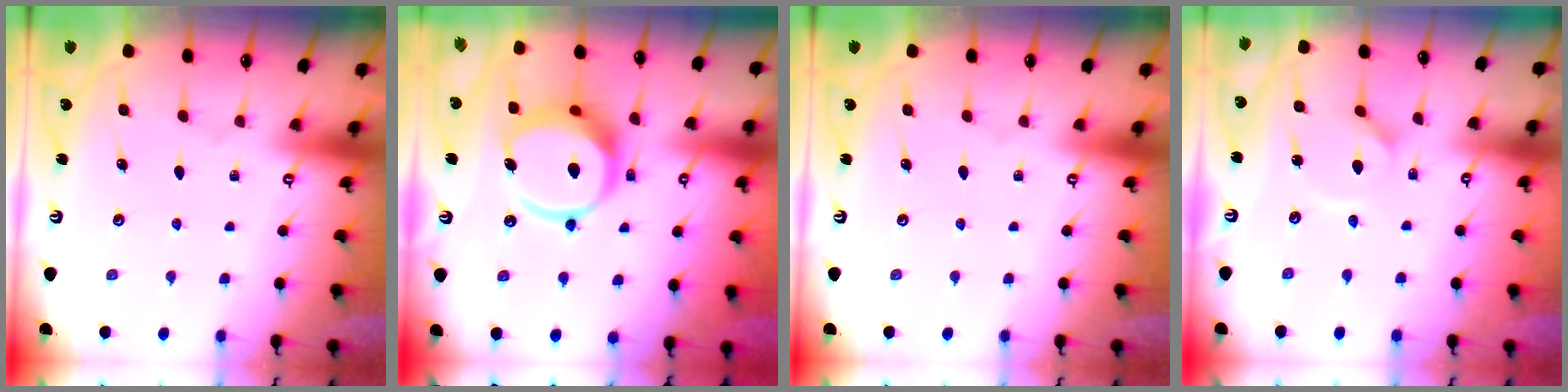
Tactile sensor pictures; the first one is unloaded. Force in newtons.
{"total": 14.0, "press": 13.9, "slide": 1.6}
{"total": 0.0}
{"total": 1.8, "press": 1.8, "slide": 0.3}